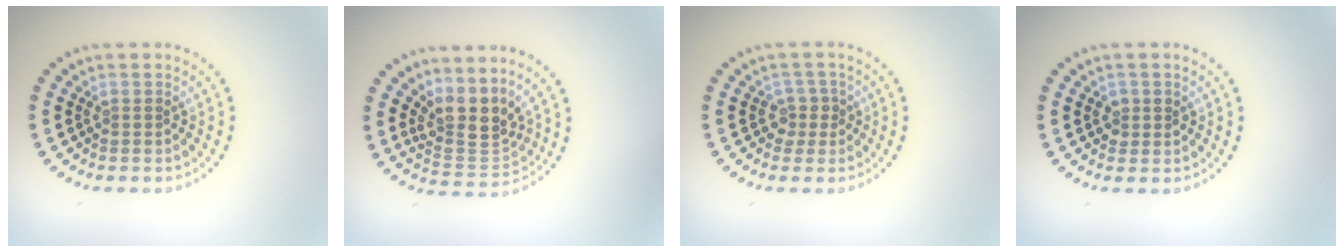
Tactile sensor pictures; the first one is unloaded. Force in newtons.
{"total": 3.9, "press": 2.9, "slide": 2.6}
{"total": 1.7, "press": 1.3, "slide": 1.1}
{"total": 1.2, "press": 1.2, "slide": 0.3}